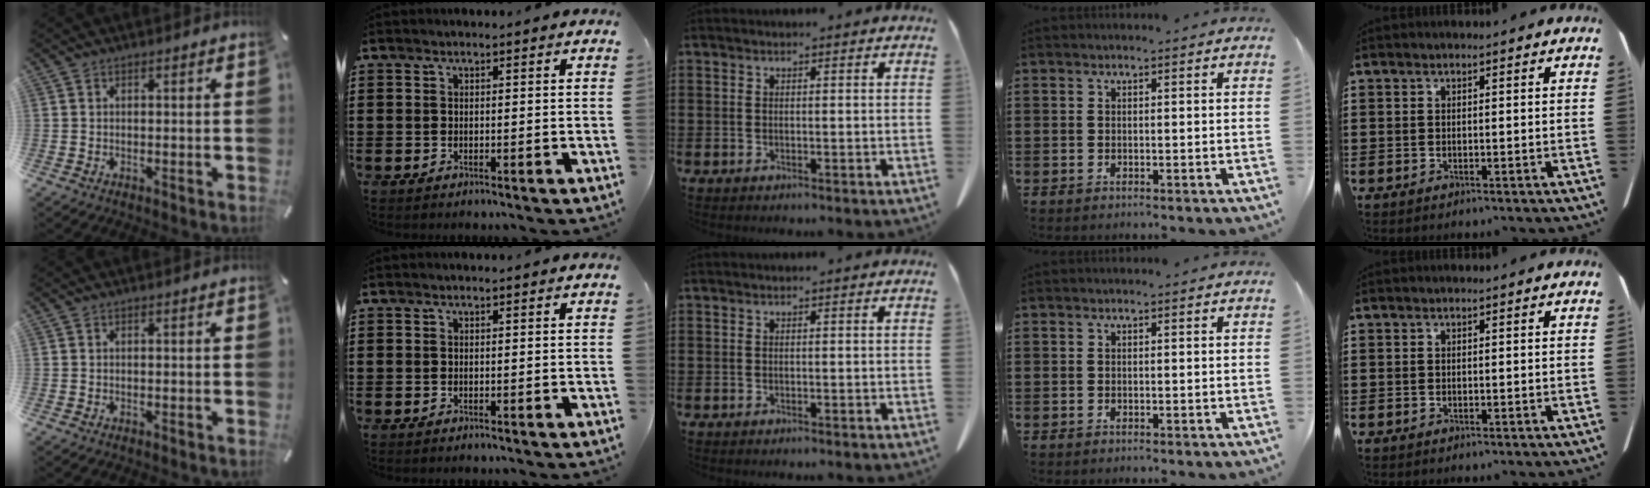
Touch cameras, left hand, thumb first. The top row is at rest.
{}